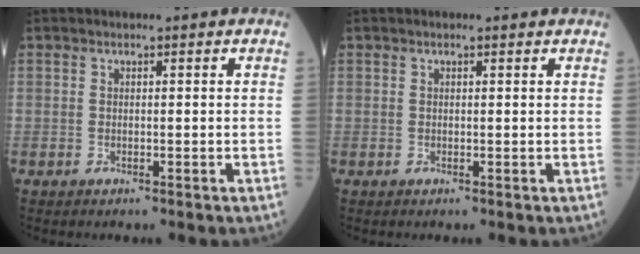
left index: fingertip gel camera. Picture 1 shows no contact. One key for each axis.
{"total": 0.9, "fx": 0.7, "fy": 0.1, "fz": 0.5, "tx": -0.011, "ty": 0.009, "tz": 0.008}